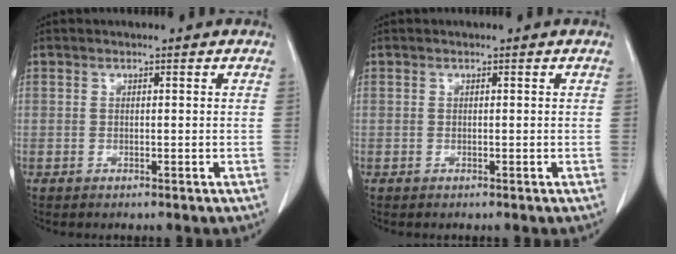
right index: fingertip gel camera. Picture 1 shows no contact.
{"total": 0.0}